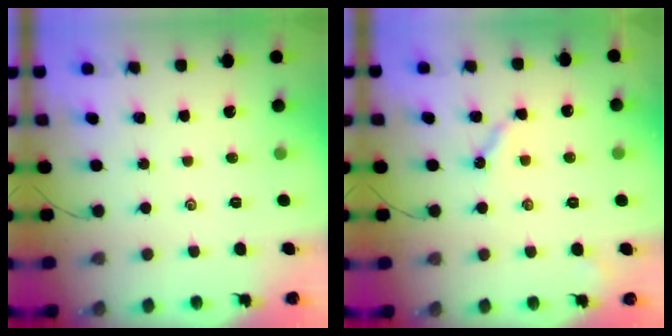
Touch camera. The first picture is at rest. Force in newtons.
{"total": 5.3, "press": 5.2, "slide": 0.7}